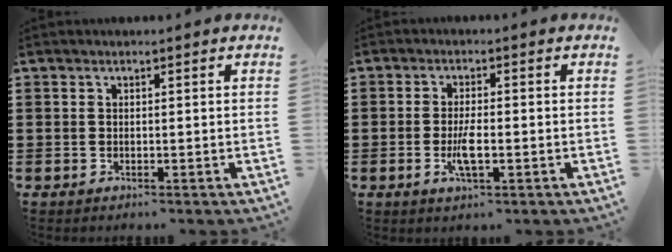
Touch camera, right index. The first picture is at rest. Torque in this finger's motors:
{"motor_torque": [1.88, 0.26, 0.21, 0.13]}